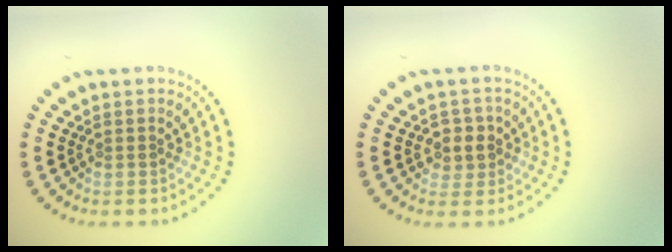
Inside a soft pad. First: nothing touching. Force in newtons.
{"total": 2.1, "press": 1.9, "slide": 0.9}